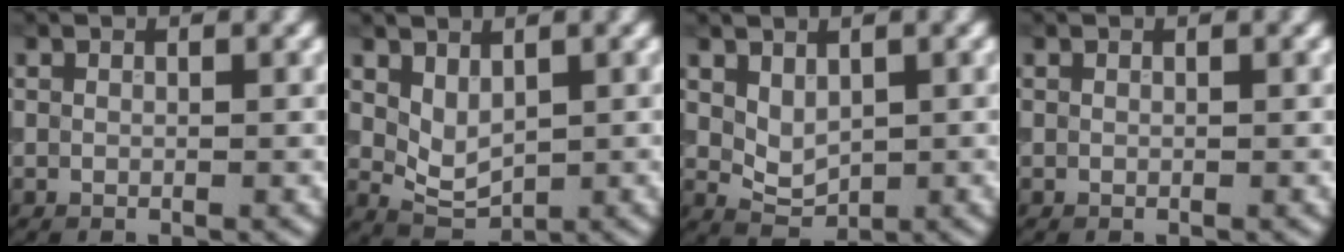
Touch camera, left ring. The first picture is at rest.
{"total": 2.5, "force": [1.0, 1.5, 1.7], "torque": [-0.036, -0.008, 0.028]}
{"total": 2.1, "force": [0.8, 1.4, 1.3], "torque": [-0.025, -0.005, 0.023]}
{"total": 0.0}